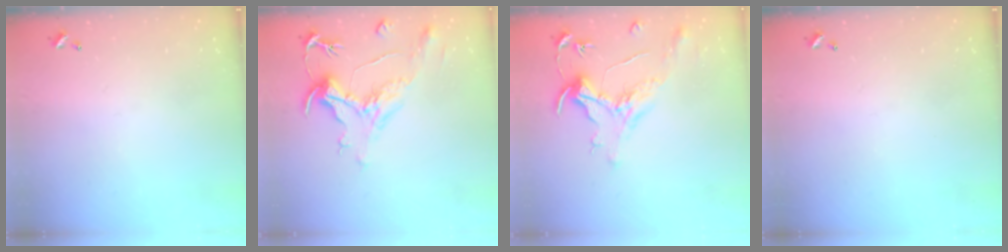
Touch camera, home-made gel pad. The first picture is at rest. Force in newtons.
{"total": 1.9, "press": 1.4, "slide": 1.2}
{"total": 1.5, "press": 1.3, "slide": 0.7}
{"total": 0.0}